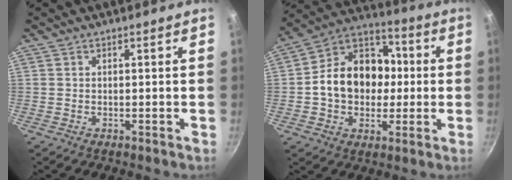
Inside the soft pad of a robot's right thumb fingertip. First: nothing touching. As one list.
[{"total": 17.2, "force": [-0.4, 13.5, 10.7], "torque": [-0.141, 0.035, -0.022]}]